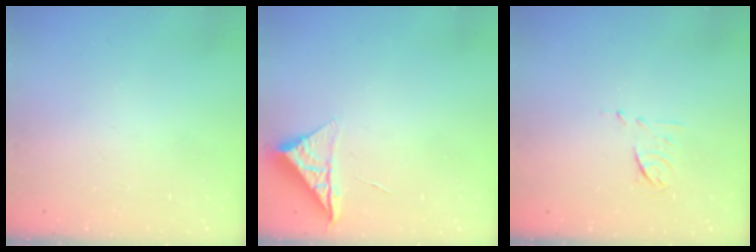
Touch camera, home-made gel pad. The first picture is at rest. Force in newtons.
{"total": 6.5, "press": 6.5, "slide": 0.3}
{"total": 5.5, "press": 5.4, "slide": 1.1}